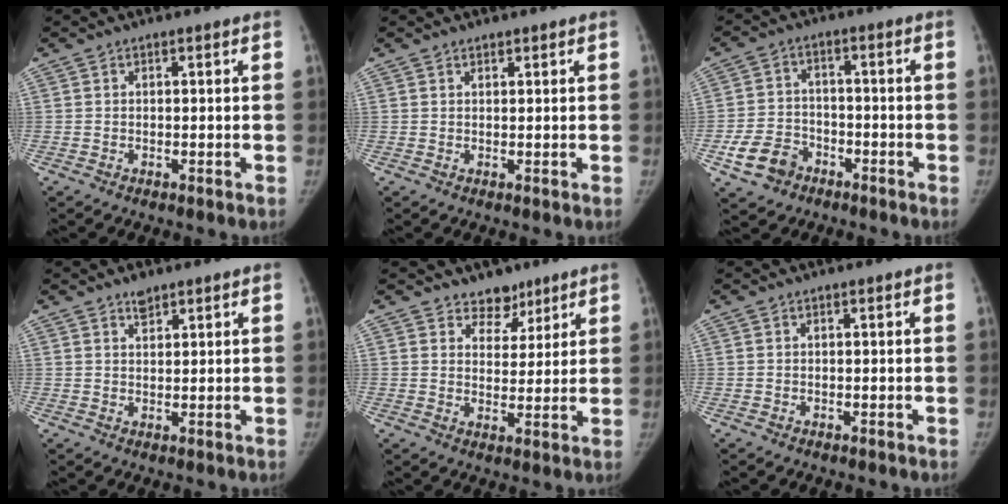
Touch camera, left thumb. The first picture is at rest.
{"total": 0.9, "force": [0.8, 0.4, 0.1], "torque": [0.003, -0.006, 0.011]}
{"total": 7.6, "force": [-3.9, 5.7, 3.0], "torque": [-0.044, 0.023, -0.068]}
{"total": 2.4, "force": [1.9, 1.1, 1.0], "torque": [-0.007, -0.011, 0.031]}
{"total": 5.4, "force": [4.1, 3.4, 0.7], "torque": [0.024, -0.029, 0.065]}
{"total": 0.0}